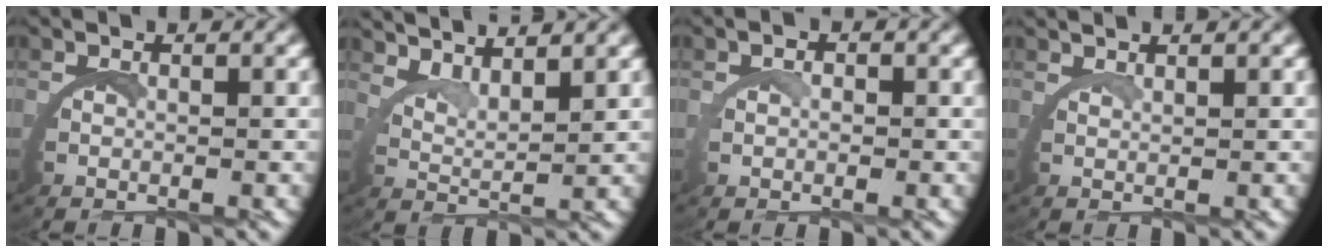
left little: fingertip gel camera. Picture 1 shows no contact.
{"total": 5.4, "force": [4.6, 1.3, 2.4], "torque": [-0.057, 0.002, 0.071]}
{"total": 0.9, "force": [0.4, 0.2, 0.7], "torque": [-0.019, -0.003, 0.008]}
{"total": 2.3, "force": [2.0, -1.2, 0.3], "torque": [-0.007, 0.003, 0.035]}